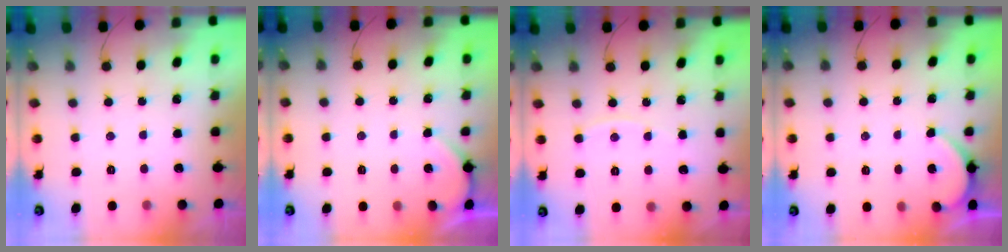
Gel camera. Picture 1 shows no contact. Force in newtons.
{"total": 1.6, "press": 1.6, "slide": 0.2}
{"total": 2.8, "press": 2.8, "slide": 0.4}
{"total": 2.8, "press": 2.8, "slide": 0.3}